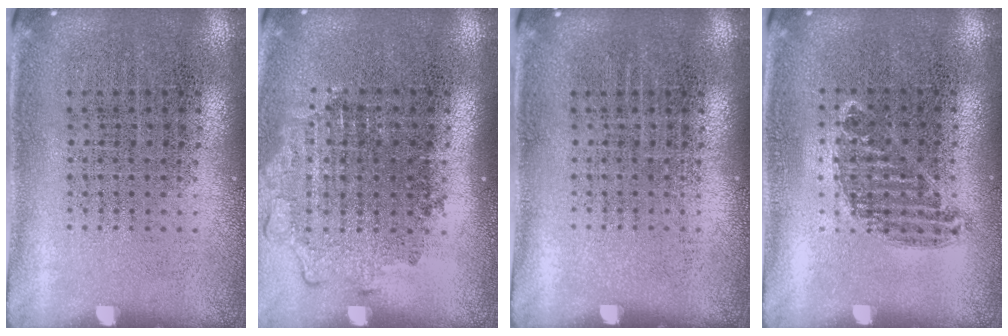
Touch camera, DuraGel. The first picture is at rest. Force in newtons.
{"total": 1.1, "press": 1.0, "slide": 0.5}
{"total": 0.0}
{"total": 0.8, "press": 0.7, "slide": 0.4}